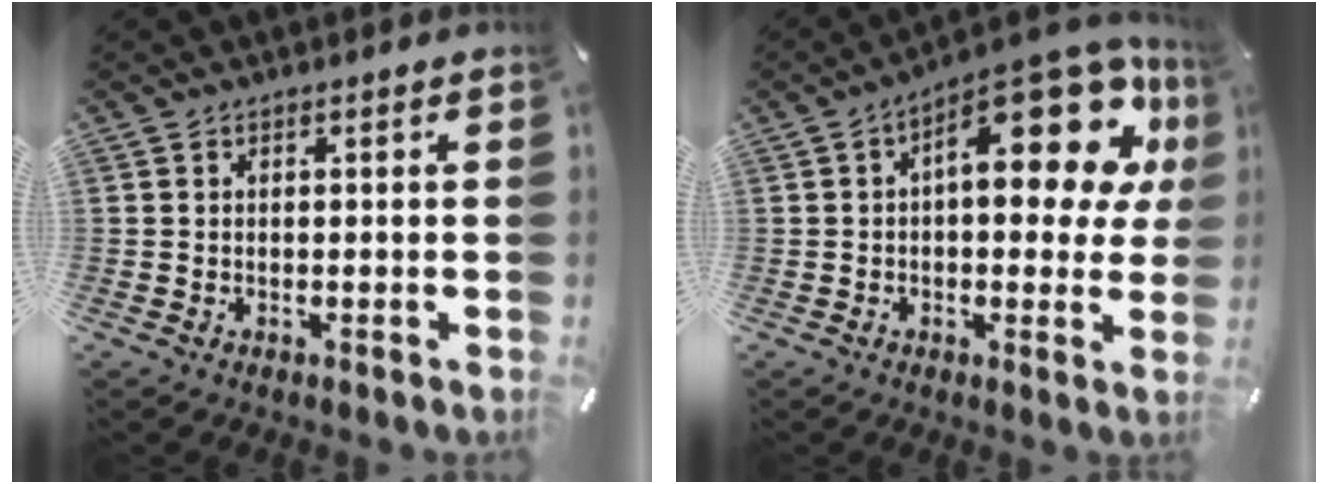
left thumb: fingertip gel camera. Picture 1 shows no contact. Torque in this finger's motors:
{"motor_torque": [0.73, 0.73, 0.62, -0.13, 0.16]}